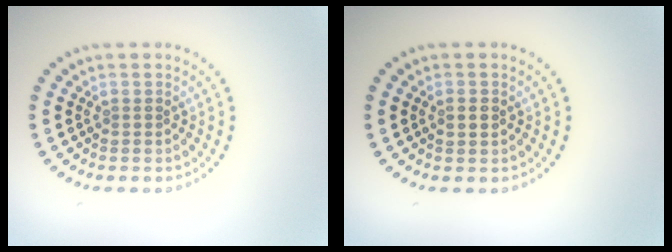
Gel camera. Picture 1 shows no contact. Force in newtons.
{"total": 0.9, "press": 0.9, "slide": 0.0}